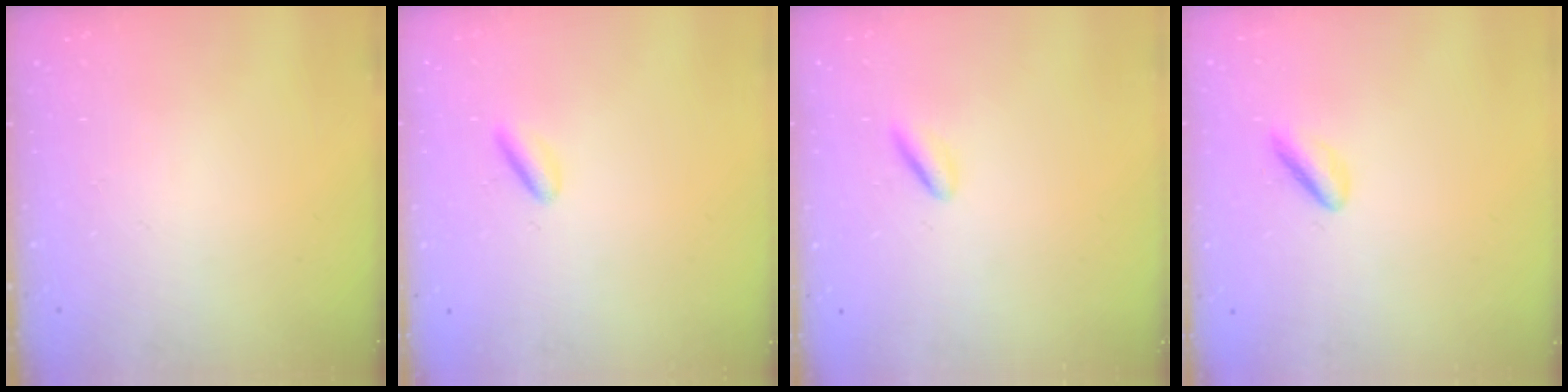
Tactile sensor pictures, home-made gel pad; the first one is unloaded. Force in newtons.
{"total": 2.2, "press": 2.1, "slide": 0.5}
{"total": 2.4, "press": 2.2, "slide": 1.0}
{"total": 2.6, "press": 2.3, "slide": 1.2}